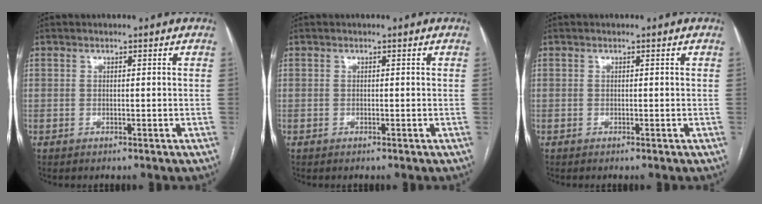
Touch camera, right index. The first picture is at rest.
{"total": 0.0}
{"total": 0.0}